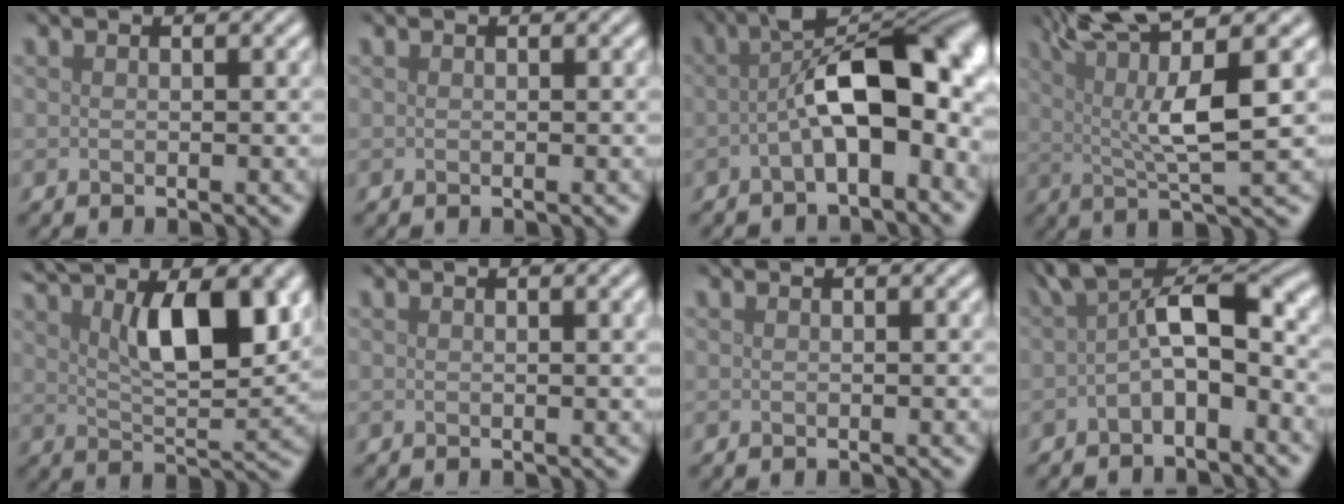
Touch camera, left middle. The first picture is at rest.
{"total": 0.0}
{"total": 10.2, "force": [-0.6, 4.0, 9.4], "torque": [-0.136, 0.017, -0.014]}
{"total": 8.8, "force": [2.2, 2.1, 8.2], "torque": [-0.132, 0.012, 0.039]}
{"total": 10.1, "force": [4.4, 3.5, 8.4], "torque": [-0.138, 0.000, 0.078]}
{"total": 1.4, "force": [0.5, 0.4, 1.3], "torque": [-0.012, 0.005, 0.006]}
{"total": 0.0}
{"total": 6.2, "force": [-0.8, 2.7, 5.5], "torque": [-0.080, 0.017, -0.023]}